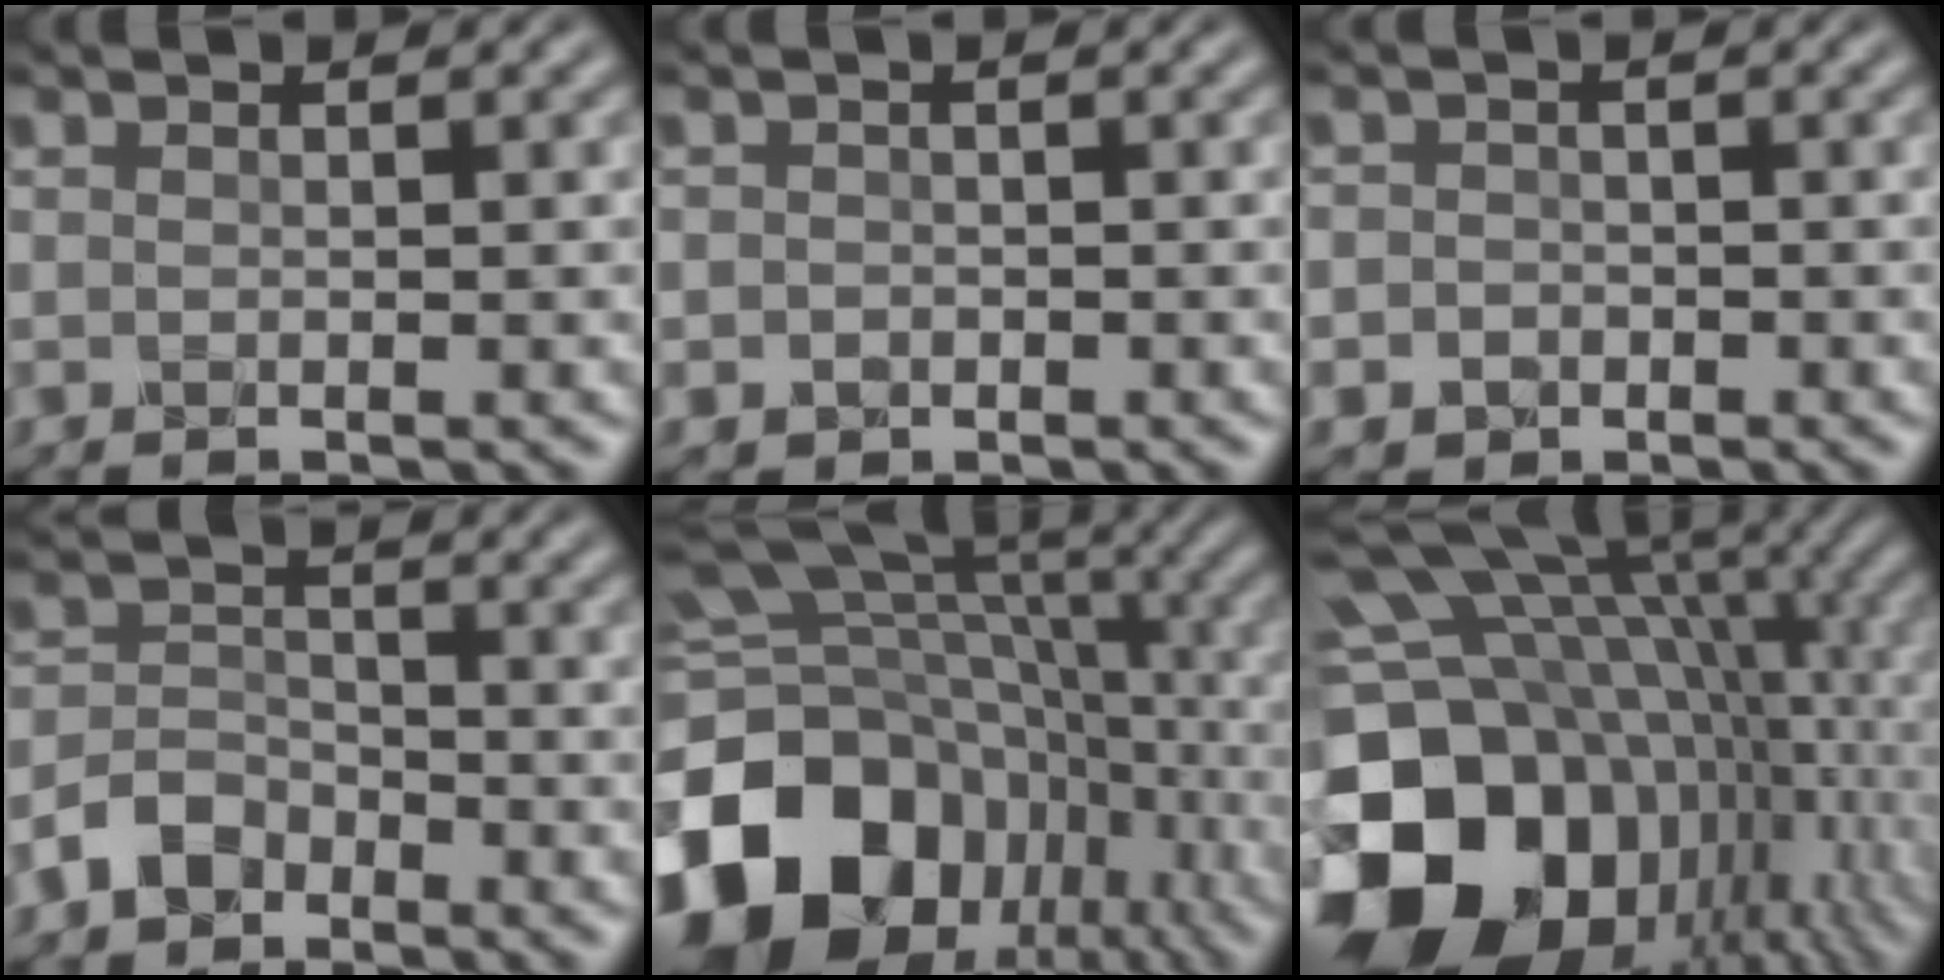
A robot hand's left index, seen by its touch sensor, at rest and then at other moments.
{"total": 1.2, "force": [-0.3, 1.2, 0.2], "torque": [0.009, -0.004, -0.006]}
{"total": 2.1, "force": [-0.7, 1.9, 0.4], "torque": [0.015, 0.003, -0.022]}
{"total": 3.3, "force": [-2.4, 2.0, 1.2], "torque": [-0.022, 0.006, -0.057]}
{"total": 18.7, "force": [-6.2, 14.2, 10.5], "torque": [-0.232, -0.018, -0.095]}
{"total": 20.2, "force": [-5.4, 14.2, 13.3], "torque": [-0.278, -0.030, -0.086]}